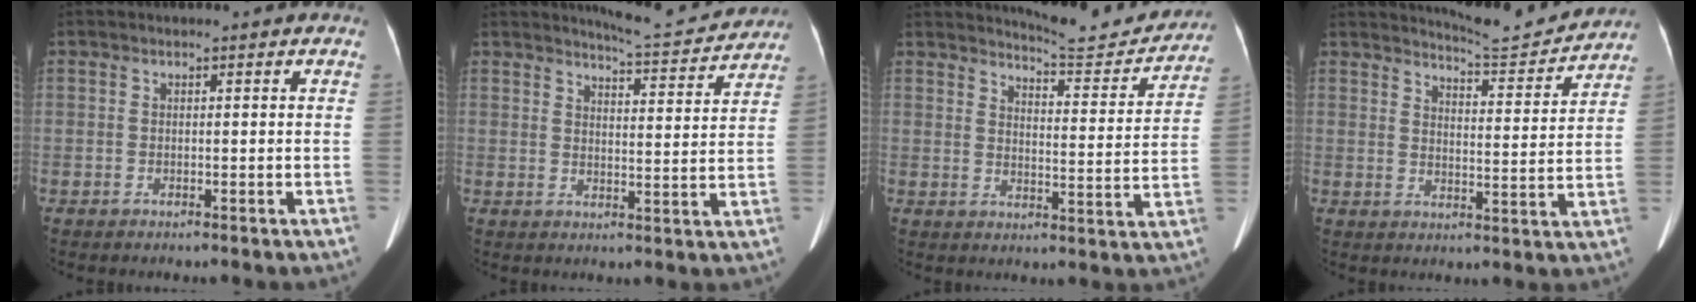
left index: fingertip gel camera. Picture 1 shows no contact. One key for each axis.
{"total": 8.9, "fx": 8.8, "fy": 0.5, "fz": 1.2, "tx": -0.022, "ty": -0.012, "tz": 0.110}
{"total": 12.2, "fx": 12.1, "fy": 0.9, "fz": 1.8, "tx": -0.021, "ty": -0.039, "tz": 0.147}
{"total": 9.5, "fx": 9.5, "fy": -0.3, "fz": 0.7, "tx": -0.020, "ty": -0.020, "tz": 0.130}